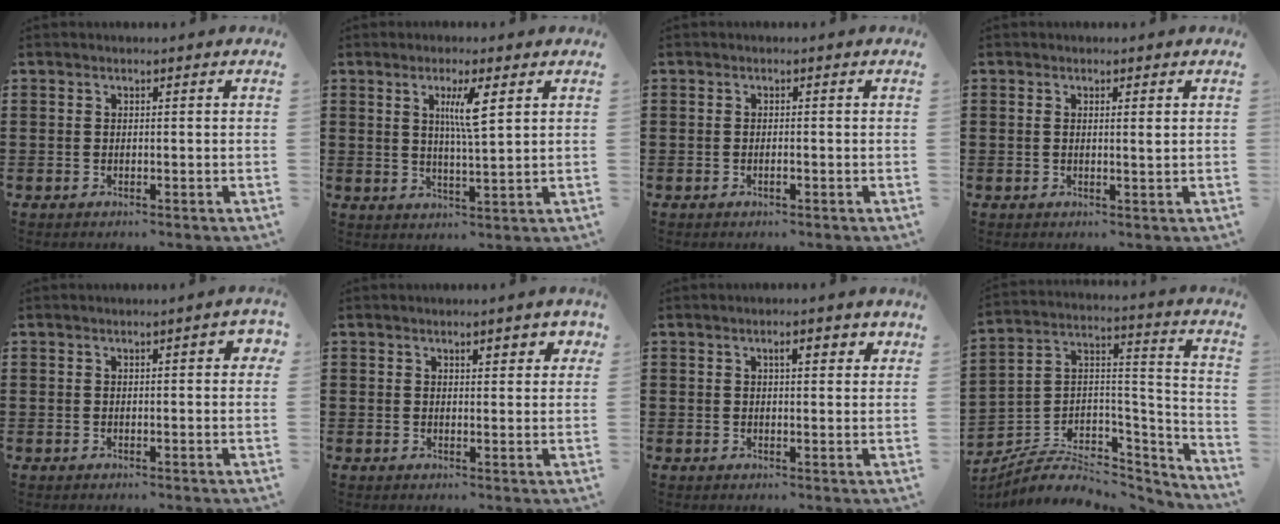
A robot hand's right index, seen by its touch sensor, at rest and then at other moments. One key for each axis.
{"total": 5.2, "fx": 1.9, "fy": 0.4, "fz": 4.8, "tx": -0.092, "ty": -0.002, "tz": 0.026}
{"total": 0.8, "fx": -0.4, "fy": 0.1, "fz": 0.7, "tx": -0.013, "ty": -0.006, "tz": -0.006}
{"total": 1.1, "fx": 0.3, "fy": 0.0, "fz": 1.1, "tx": -0.023, "ty": -0.001, "tz": 0.004}
{"total": 1.8, "fx": 0.3, "fy": 0.4, "fz": 1.8, "tx": -0.026, "ty": 0.001, "tz": 0.002}
{"total": 2.5, "fx": 1.4, "fy": 0.9, "fz": 1.8, "tx": -0.022, "ty": -0.001, "tz": 0.020}
{"total": 2.9, "fx": 1.1, "fy": 0.9, "fz": 2.6, "tx": -0.037, "ty": 0.001, "tz": 0.012}
{"total": 6.8, "fx": -4.6, "fy": 4.1, "fz": 3.1, "tx": -0.069, "ty": 0.003, "tz": -0.088}